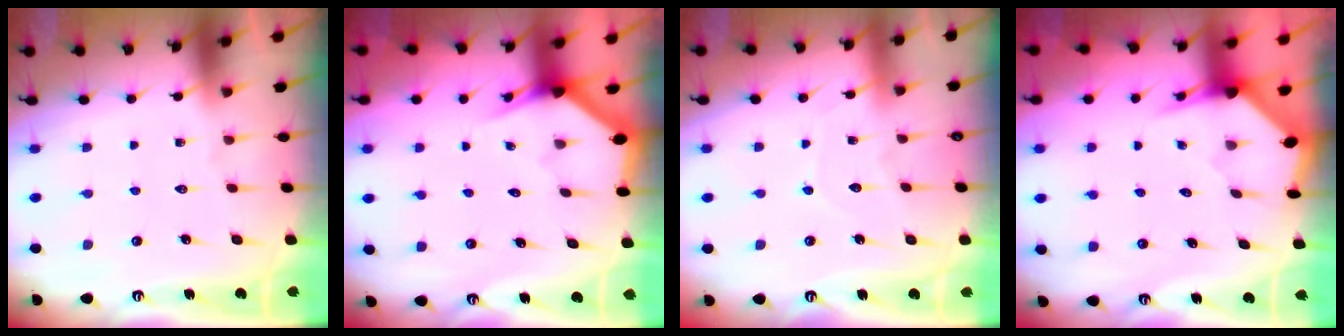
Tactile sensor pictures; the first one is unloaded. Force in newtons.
{"total": 2.9, "press": 2.9, "slide": 0.1}
{"total": 5.3, "press": 5.3, "slide": 0.6}
{"total": 3.3, "press": 3.3, "slide": 0.3}